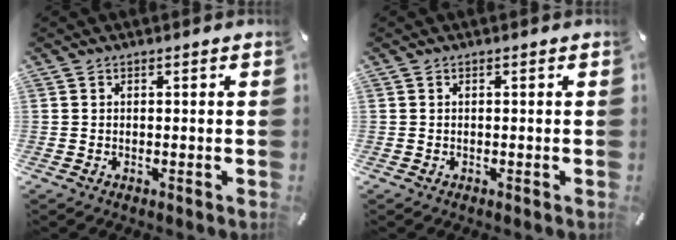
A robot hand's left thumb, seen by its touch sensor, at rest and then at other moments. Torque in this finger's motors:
{"motor_torque": [0.05, 0.05, 0.00, 0.00, 0.00]}